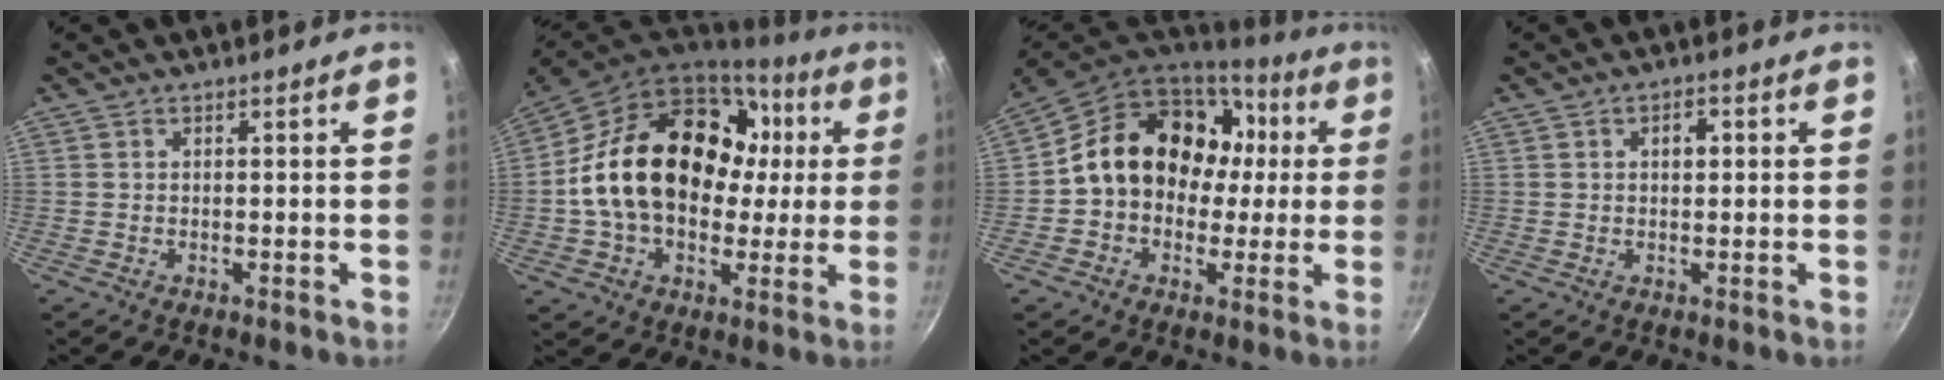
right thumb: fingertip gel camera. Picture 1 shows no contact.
{"total": 26.0, "force": [2.9, 18.7, 17.9], "torque": [-0.286, 0.042, 0.050]}
{"total": 19.2, "force": [2.2, 15.3, 11.4], "torque": [-0.148, 0.049, 0.033]}
{"total": 2.6, "force": [0.5, 1.6, 2.0], "torque": [-0.019, 0.006, 0.007]}